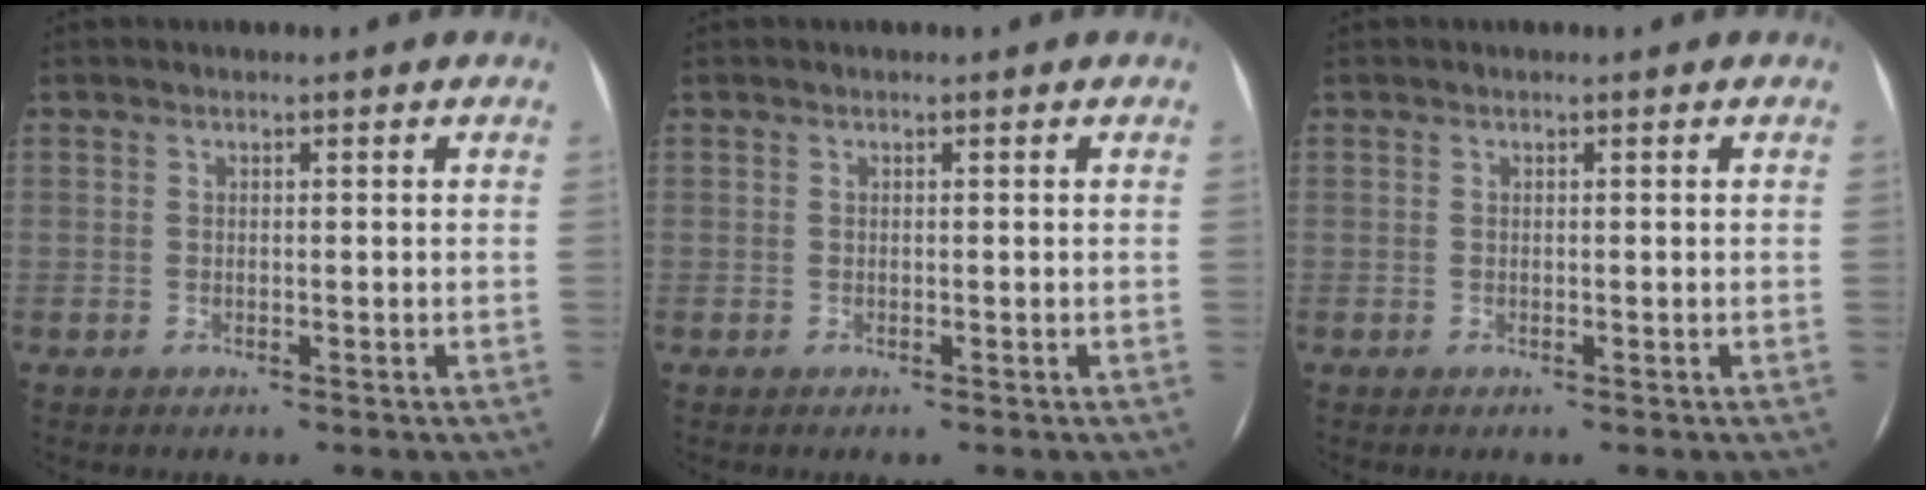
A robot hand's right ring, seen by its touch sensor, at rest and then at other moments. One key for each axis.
{"total": 0.0}
{"total": 0.0}